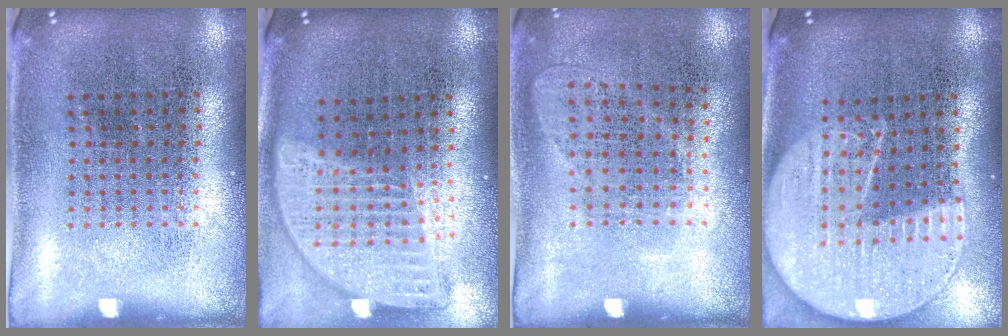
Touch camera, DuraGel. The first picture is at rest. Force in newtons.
{"total": 2.0, "press": 1.6, "slide": 1.1}
{"total": 1.0, "press": 0.8, "slide": 0.5}
{"total": 2.2, "press": 1.9, "slide": 1.1}